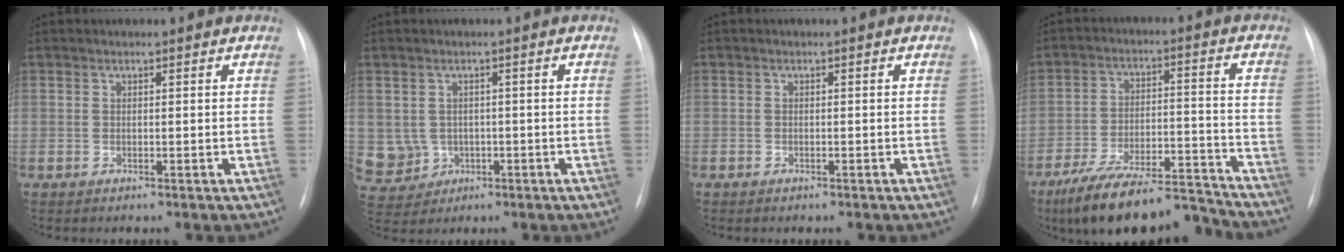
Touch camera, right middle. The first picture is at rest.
{"total": 6.6, "force": [-0.8, 6.5, 1.2], "torque": [-0.040, 0.013, 0.001]}
{"total": 0.6, "force": [-0.4, 0.4, 0.1], "torque": [-0.003, 0.002, -0.007]}
{"total": 15.8, "force": [-14.1, 2.8, 6.7], "torque": [-0.111, 0.024, -0.236]}